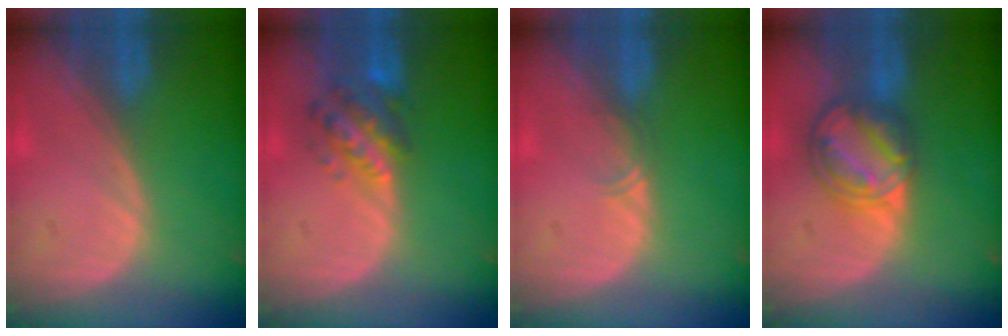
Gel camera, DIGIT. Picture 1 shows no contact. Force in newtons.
{"total": 6.0, "press": 5.8, "slide": 1.6}
{"total": 1.1, "press": 1.0, "slide": 0.6}
{"total": 8.2, "press": 7.0, "slide": 4.3}